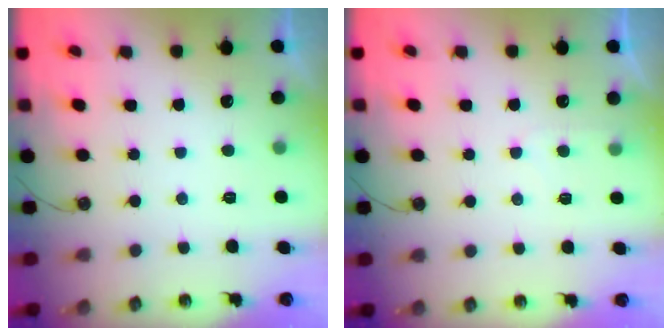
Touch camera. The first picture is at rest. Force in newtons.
{"total": 3.6, "press": 3.5, "slide": 0.4}